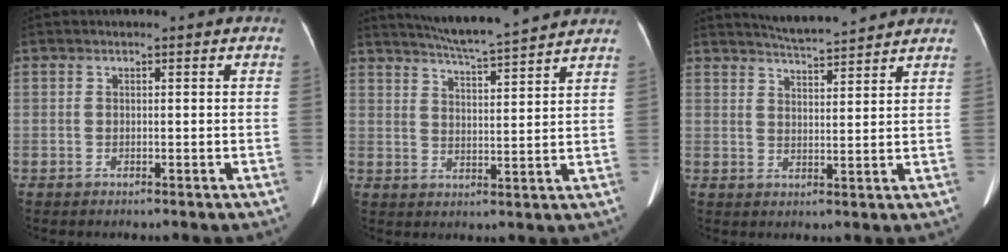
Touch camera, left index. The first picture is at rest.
{"total": 12.2, "force": [11.2, -0.4, 4.8], "torque": [-0.088, 0.015, 0.162]}
{"total": 8.1, "force": [7.8, 0.1, 2.3], "torque": [-0.050, 0.016, 0.116]}